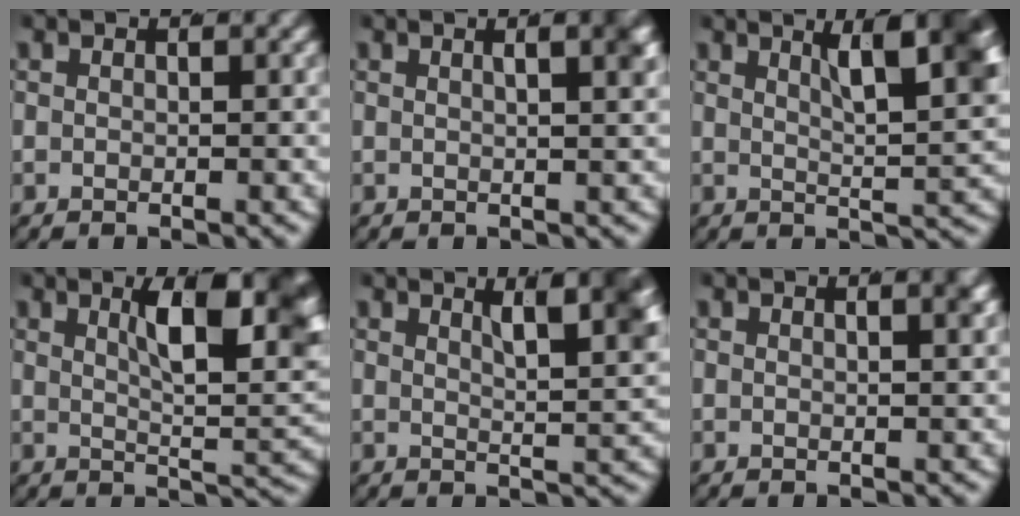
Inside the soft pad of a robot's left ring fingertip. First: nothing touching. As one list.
[{"total": 2.8, "force": [1.0, 0.2, 2.6], "torque": [-0.023, 0.004, 0.015]}, {"total": 8.9, "force": [3.3, 3.0, 7.8], "torque": [-0.082, -0.003, 0.053]}, {"total": 9.6, "force": [2.3, 3.1, 8.8], "torque": [-0.093, -0.003, 0.040]}, {"total": 7.1, "force": [3.1, 2.0, 6.1], "torque": [-0.056, -0.002, 0.049]}, {"total": 1.5, "force": [0.7, -0.2, 1.3], "torque": [-0.010, 0.002, 0.011]}]